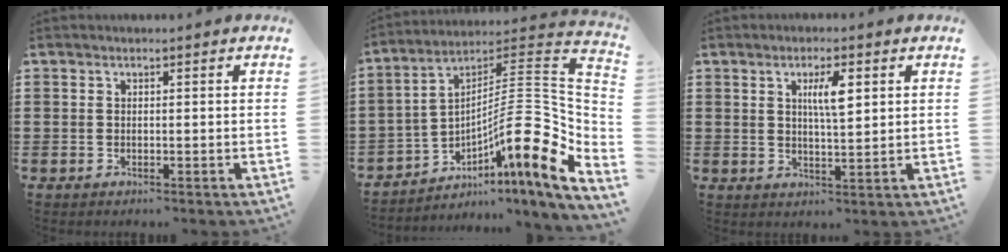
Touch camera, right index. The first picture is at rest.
{"total": 15.3, "force": [-3.6, 3.1, 14.5], "torque": [-0.217, -0.037, -0.078]}
{"total": 4.7, "force": [1.6, 1.1, 4.3], "torque": [-0.082, 0.005, 0.022]}